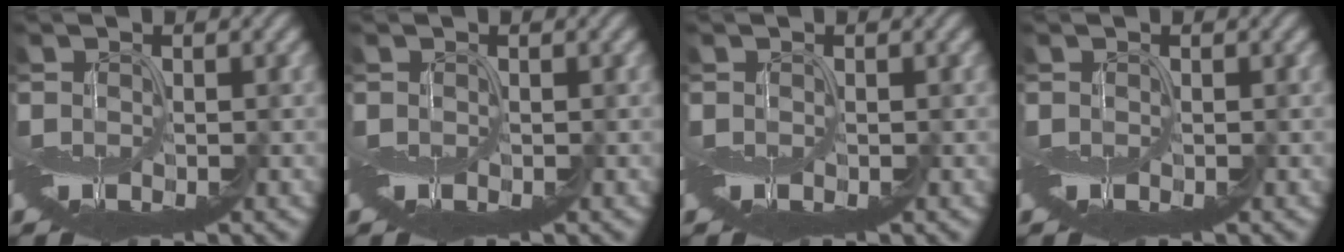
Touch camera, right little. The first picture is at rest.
{"total": 0.0}
{"total": 0.0}
{"total": 0.0}